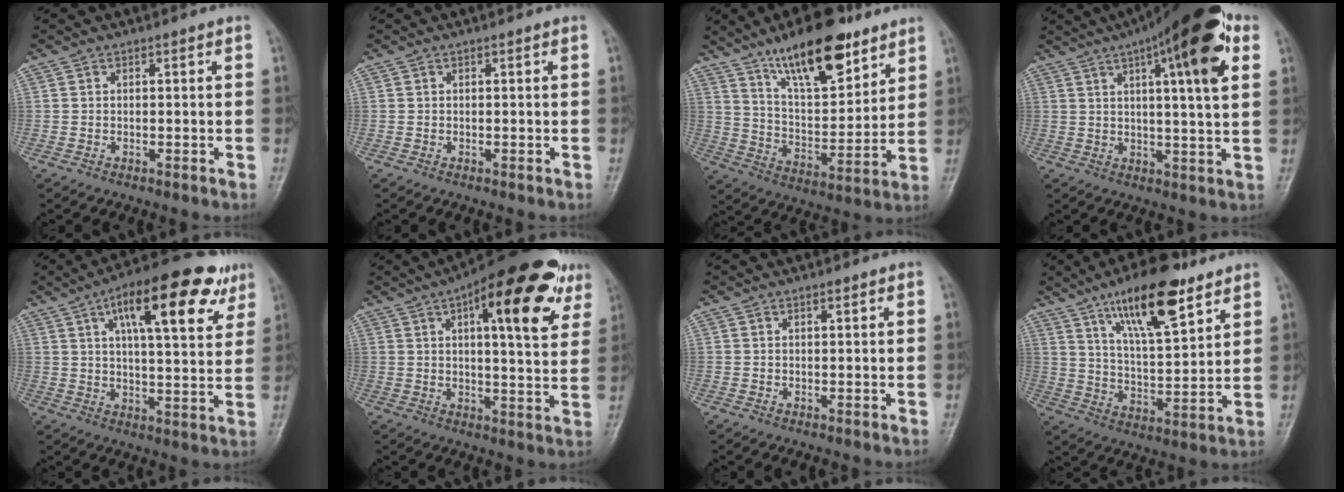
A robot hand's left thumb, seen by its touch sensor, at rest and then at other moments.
{"total": 0.0}
{"total": 18.2, "force": [12.0, 6.6, 11.9], "torque": [-0.156, -0.064, 0.209]}
{"total": 18.1, "force": [7.8, 4.1, 15.8], "torque": [-0.215, -0.006, 0.107]}
{"total": 19.0, "force": [9.1, 6.5, 15.3], "torque": [-0.197, -0.011, 0.132]}
{"total": 20.8, "force": [9.5, 7.0, 17.1], "torque": [-0.212, -0.011, 0.125]}
{"total": 0.8, "force": [0.6, 0.3, 0.5], "torque": [-0.009, -0.002, 0.008]}
{"total": 16.9, "force": [10.3, 5.4, 12.3], "torque": [-0.176, -0.050, 0.177]}